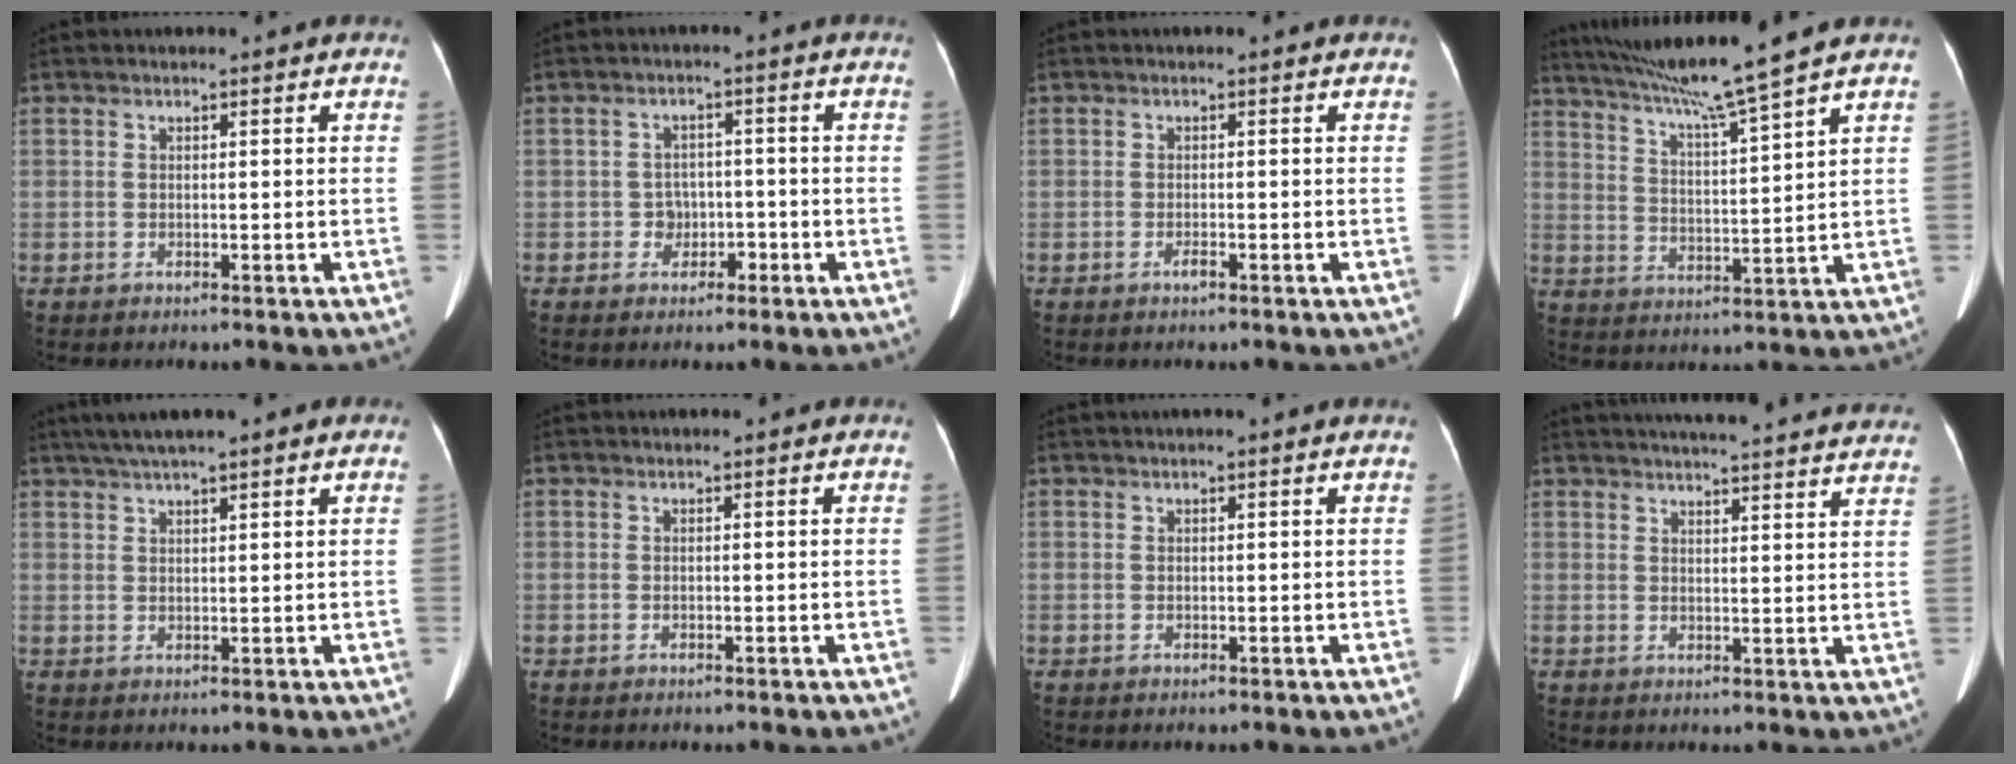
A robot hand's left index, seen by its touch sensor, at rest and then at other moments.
{"total": 2.8, "force": [-1.2, 2.4, 0.8], "torque": [-0.009, 0.009, -0.018]}
{"total": 0.7, "force": [-0.5, 0.1, 0.5], "torque": [-0.011, 0.000, -0.008]}
{"total": 11.7, "force": [9.8, -2.5, 6.0], "torque": [-0.104, -0.006, 0.167]}
{"total": 8.5, "force": [6.4, 0.9, 5.5], "torque": [-0.086, 0.041, 0.095]}
{"total": 0.0}
{"total": 1.5, "force": [1.2, -0.1, 0.8], "torque": [-0.010, 0.020, 0.018]}
{"total": 25.4, "force": [23.7, 2.3, 8.9], "torque": [-0.130, -0.020, 0.280]}